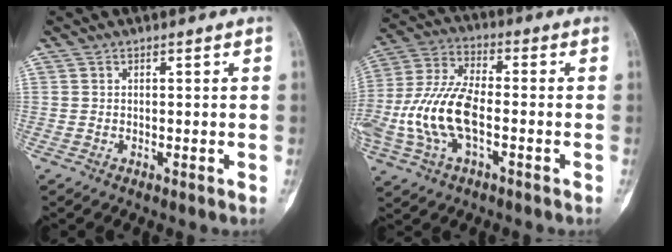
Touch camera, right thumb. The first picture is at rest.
{"total": 15.8, "force": [-3.5, 7.5, 13.4], "torque": [-0.298, 0.027, -0.066]}